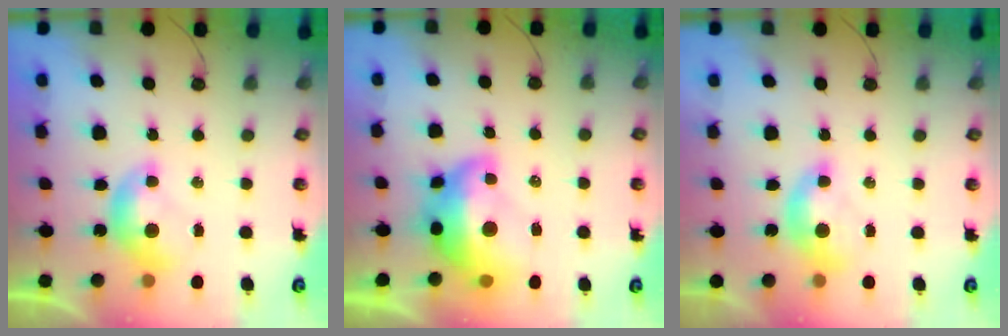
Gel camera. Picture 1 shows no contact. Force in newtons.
{"total": 10.7, "press": 10.6, "slide": 1.3}
{"total": 1.7, "press": 1.7, "slide": 0.5}